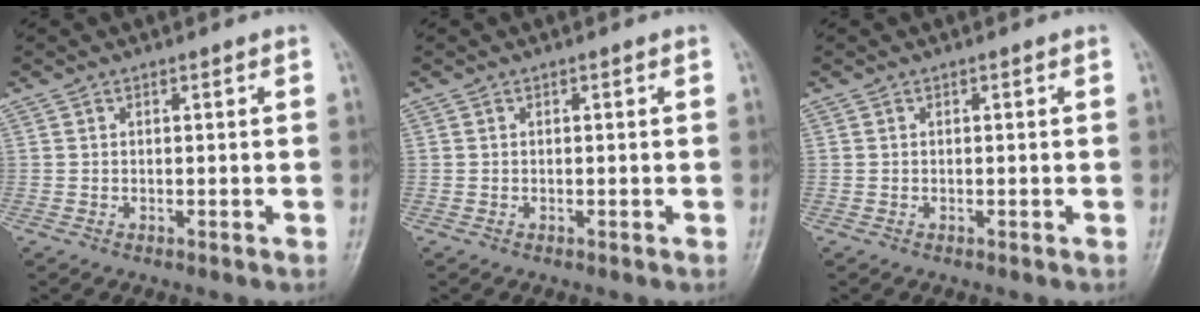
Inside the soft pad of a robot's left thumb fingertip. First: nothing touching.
{"total": 0.0}
{"total": 0.0}